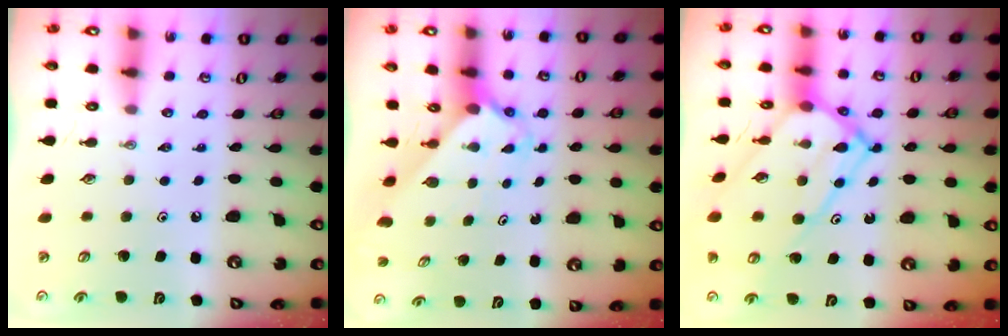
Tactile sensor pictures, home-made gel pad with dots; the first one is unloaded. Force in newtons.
{"total": 2.4, "press": 2.3, "slide": 0.3}
{"total": 15.5, "press": 15.4, "slide": 1.5}